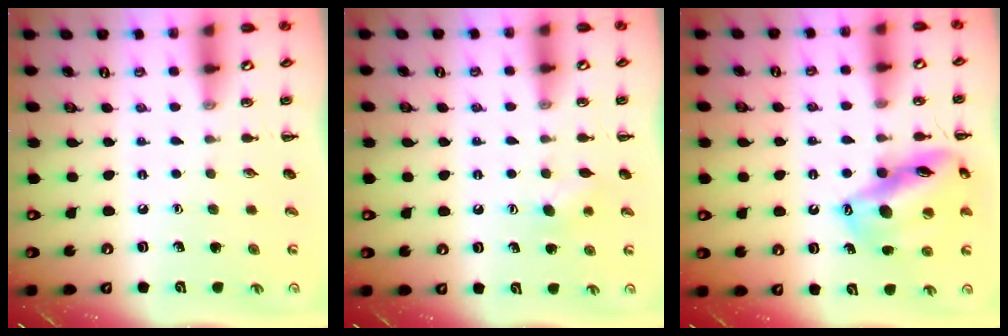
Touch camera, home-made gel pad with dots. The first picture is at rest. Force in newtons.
{"total": 5.7, "press": 5.6, "slide": 1.1}
{"total": 16.9, "press": 16.5, "slide": 4.0}